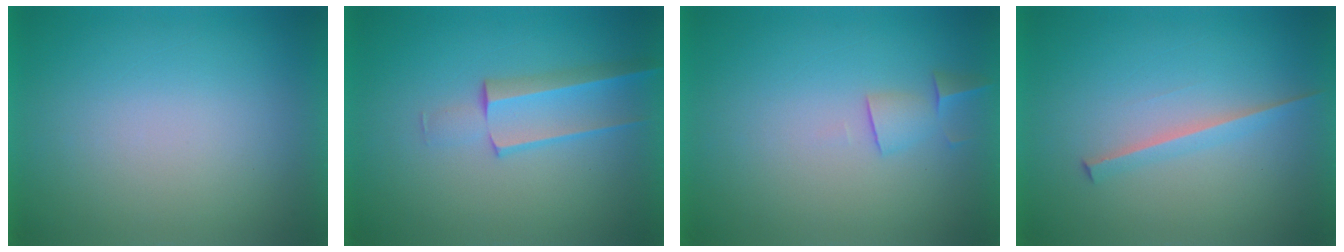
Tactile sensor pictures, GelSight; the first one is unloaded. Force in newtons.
{"total": 3.1}
{"total": 1.9}
{"total": 1.8}